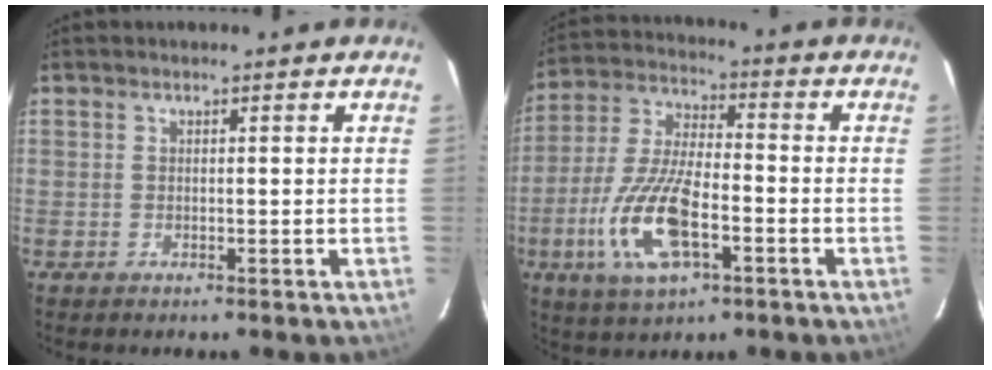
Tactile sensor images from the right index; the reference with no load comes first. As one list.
[{"total": 15.5, "force": [-5.5, 5.9, 13.2], "torque": [-0.288, -0.011, -0.104]}]